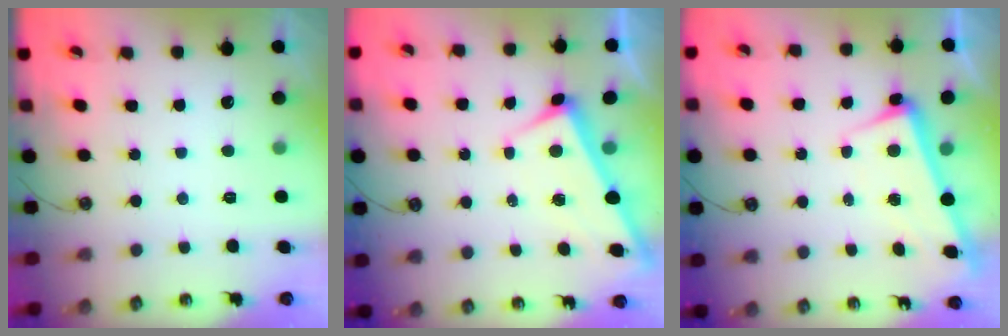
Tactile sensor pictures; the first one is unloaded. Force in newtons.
{"total": 3.1, "press": 3.1, "slide": 0.0}
{"total": 2.6, "press": 2.4, "slide": 1.1}